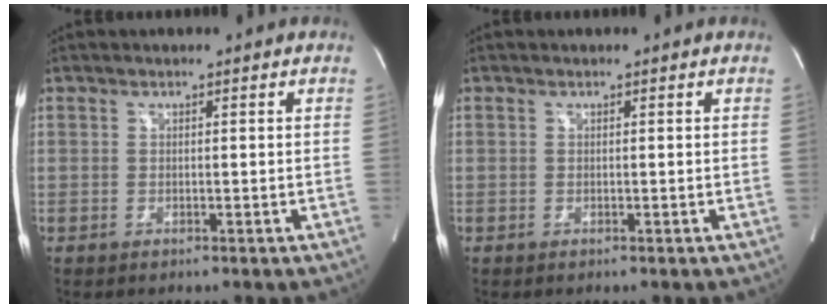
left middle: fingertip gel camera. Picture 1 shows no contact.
{"total": 0.0}